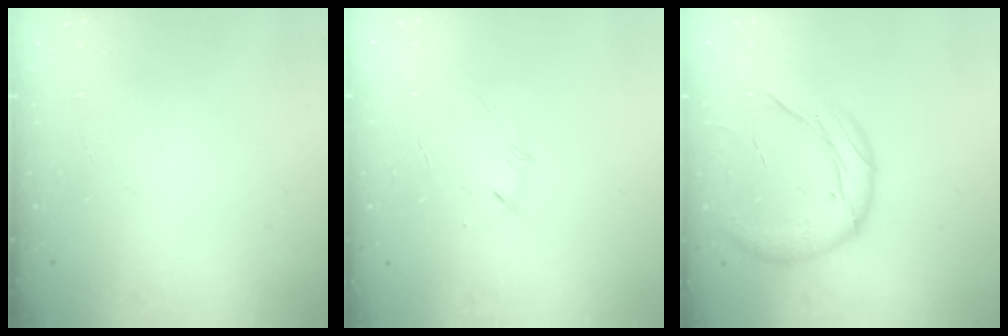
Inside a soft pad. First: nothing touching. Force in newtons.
{"total": 2.5, "press": 2.4, "slide": 0.5}
{"total": 14.7, "press": 14.6, "slide": 2.3}